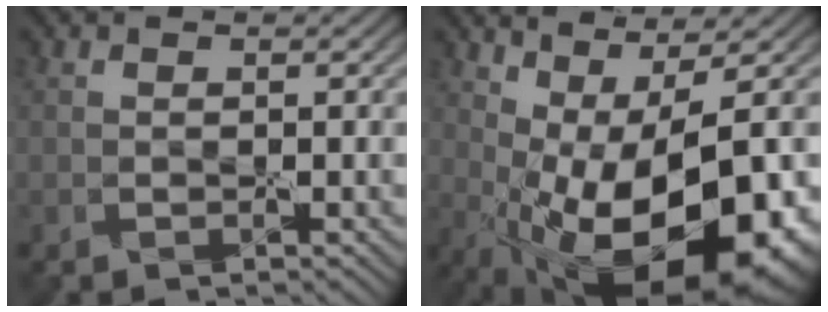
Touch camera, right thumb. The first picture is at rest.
{"total": 16.9, "force": [-2.9, 7.1, 15.0], "torque": [-0.212, -0.023, -0.016]}